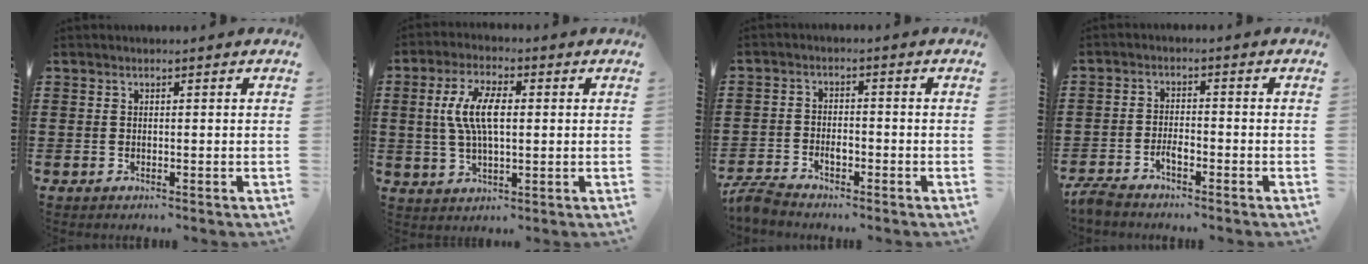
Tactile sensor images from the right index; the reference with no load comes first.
{"total": 7.9, "force": [0.8, 3.3, 7.2], "torque": [-0.160, 0.005, 0.006]}
{"total": 2.9, "force": [-2.3, 1.2, 1.4], "torque": [-0.033, 0.005, -0.047]}
{"total": 3.0, "force": [-2.4, 0.9, 1.6], "torque": [-0.036, 0.006, -0.049]}